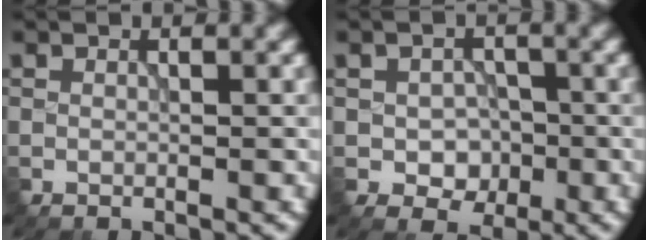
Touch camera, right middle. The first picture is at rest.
{"total": 3.1, "force": [-0.6, 2.4, 1.8], "torque": [-0.026, -0.004, -0.011]}